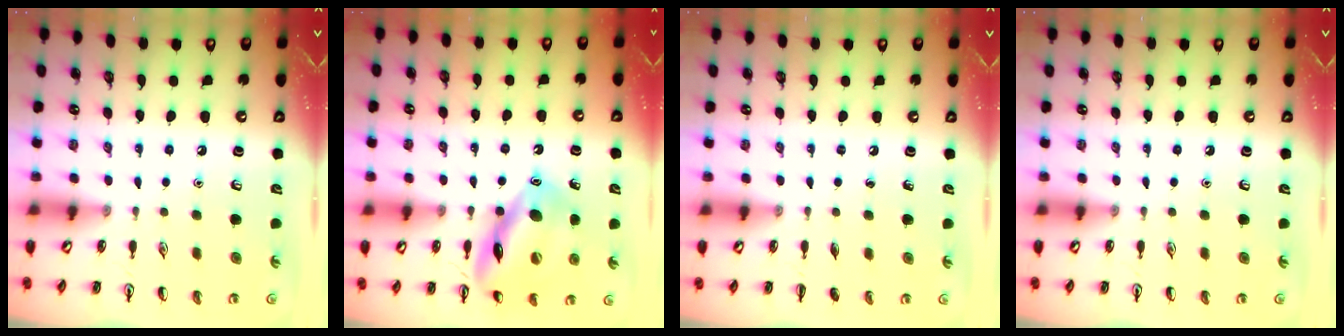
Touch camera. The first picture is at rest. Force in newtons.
{"total": 14.8, "press": 14.7, "slide": 1.8}
{"total": 0.0}
{"total": 0.0}